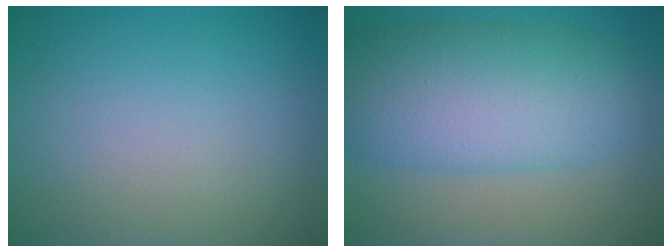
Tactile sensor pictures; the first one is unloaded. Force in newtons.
{"total": 9.5, "press": 9.5, "slide": 0.5}